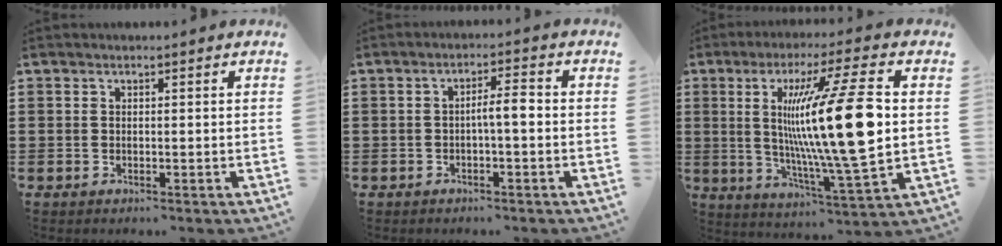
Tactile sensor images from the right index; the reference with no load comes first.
{"total": 3.3, "force": [-0.5, 0.5, 3.2], "torque": [-0.059, 0.005, -0.013]}
{"total": 19.4, "force": [2.6, 2.2, 19.1], "torque": [-0.342, -0.011, 0.026]}